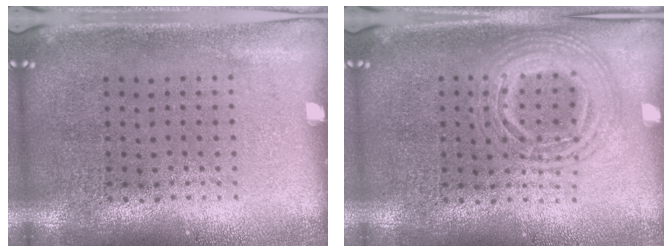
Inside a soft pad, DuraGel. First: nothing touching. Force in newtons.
{"total": 1.6, "press": 1.6, "slide": 0.2}